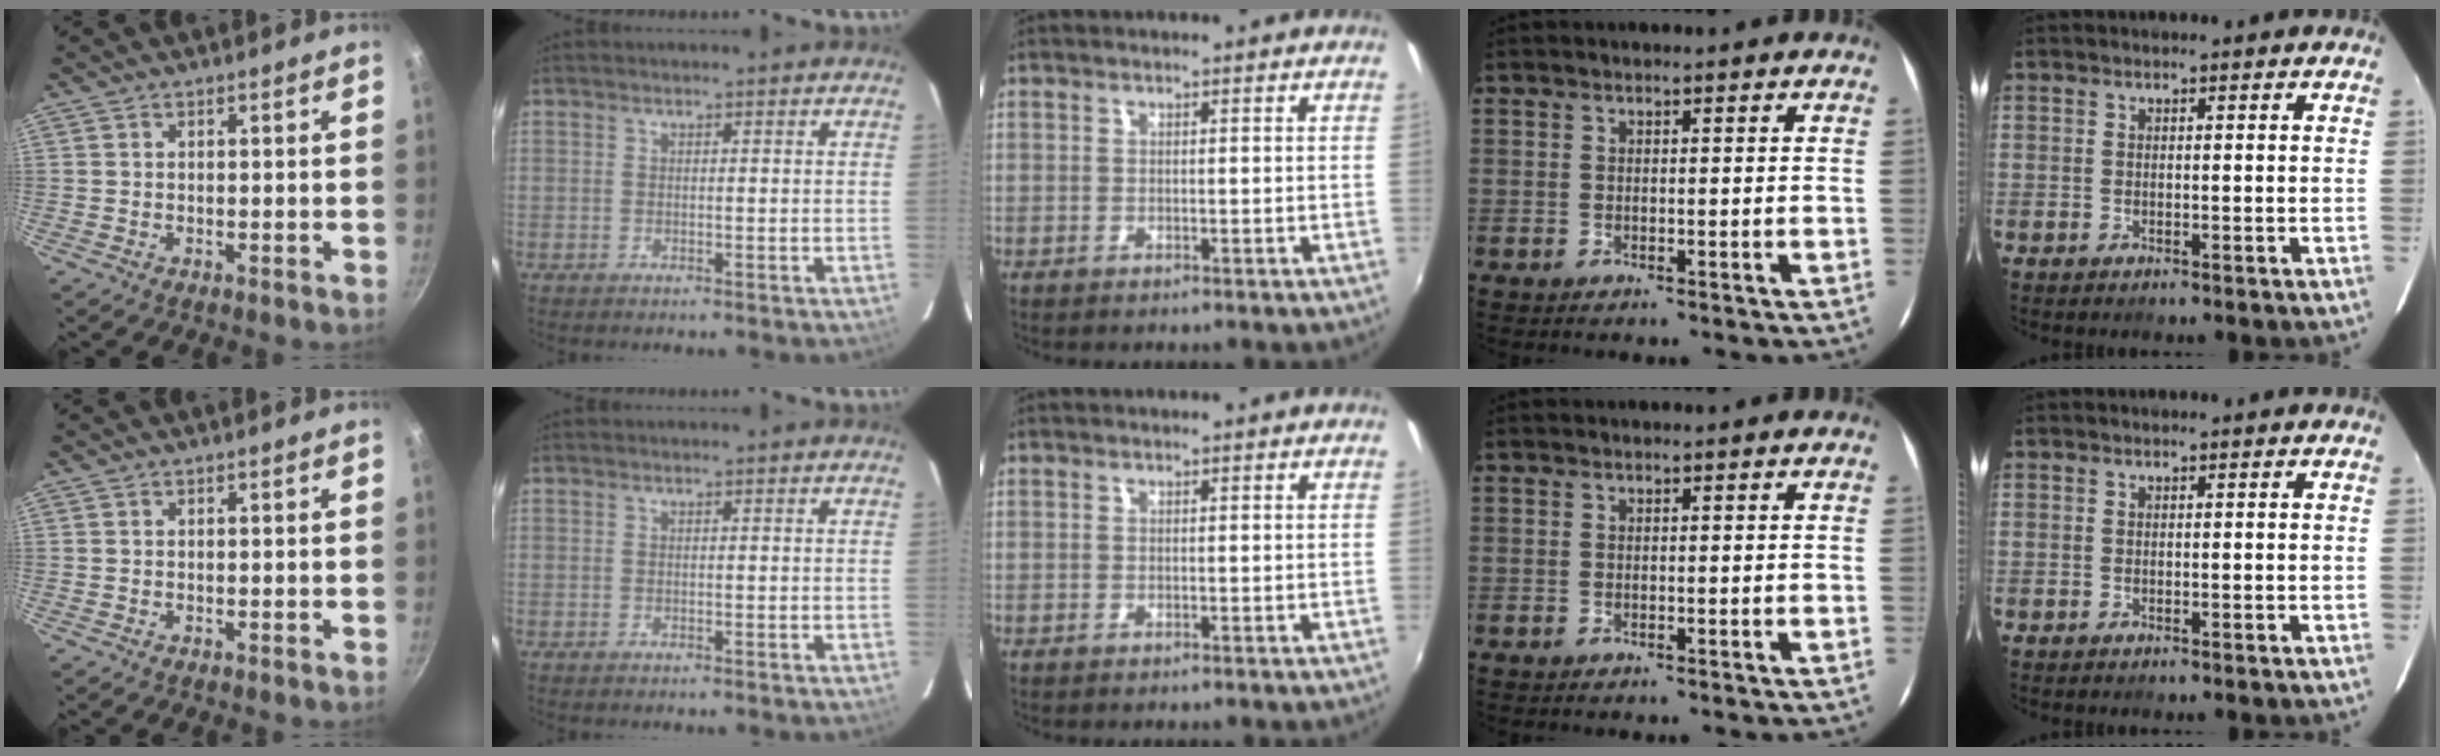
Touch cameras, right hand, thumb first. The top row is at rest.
{}